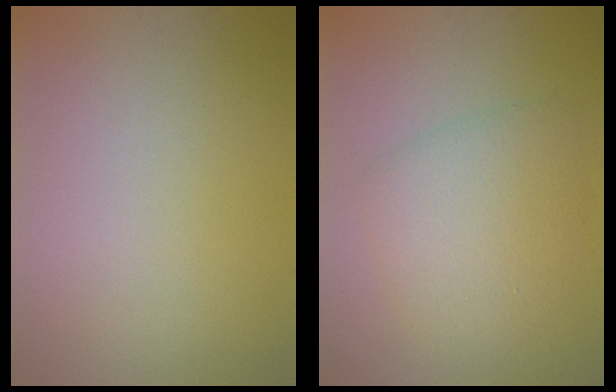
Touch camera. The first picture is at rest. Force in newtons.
{"total": 4.5, "press": 4.5, "slide": 0.3}